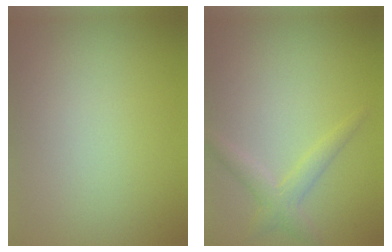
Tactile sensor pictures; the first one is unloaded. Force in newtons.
{"total": 2.2, "press": 2.1, "slide": 0.1}